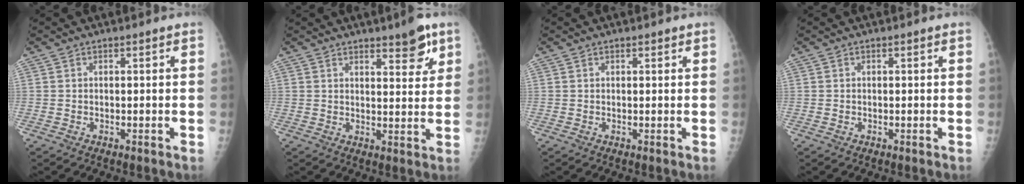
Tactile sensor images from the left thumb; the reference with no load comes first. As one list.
[{"total": 6.6, "force": [4.1, 2.0, 4.8], "torque": [-0.048, -0.024, 0.053]}, {"total": 0.8, "force": [0.5, 0.4, 0.5], "torque": [-0.006, -0.001, 0.006]}, {"total": 0.0}]